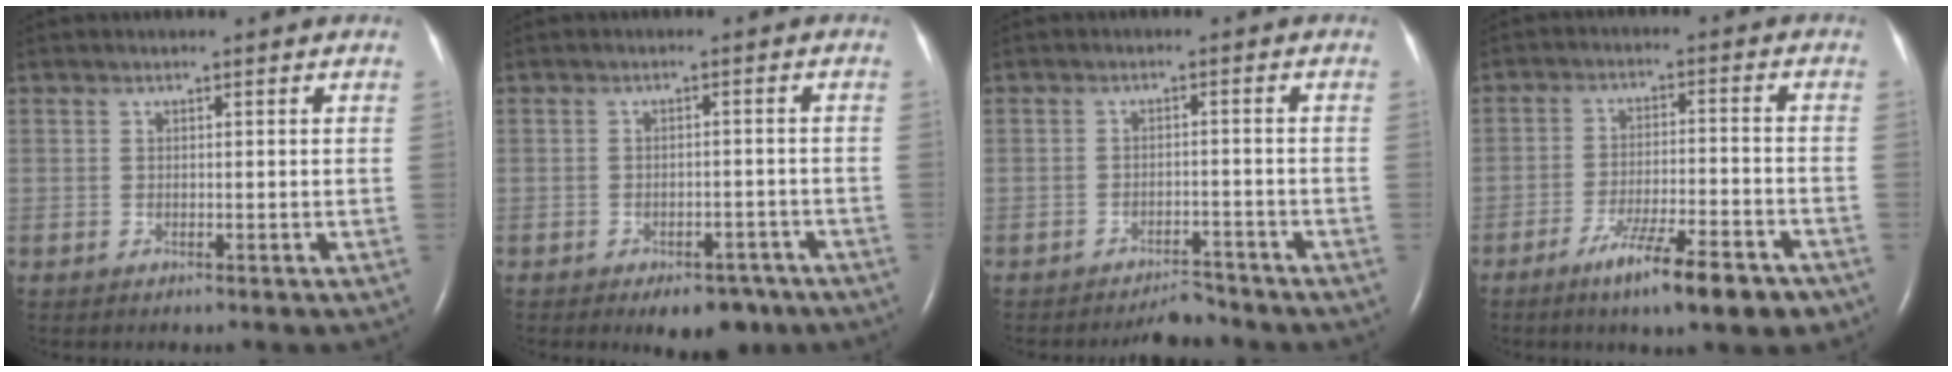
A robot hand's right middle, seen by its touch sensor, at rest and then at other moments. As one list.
[{"total": 6.3, "force": [-4.5, 3.2, 3.0], "torque": [-0.030, 0.009, -0.057]}, {"total": 3.2, "force": [-3.1, 0.3, 0.2], "torque": [-0.002, -0.009, -0.050]}, {"total": 10.7, "force": [-7.1, 1.3, 8.0], "torque": [-0.130, -0.016, -0.109]}]